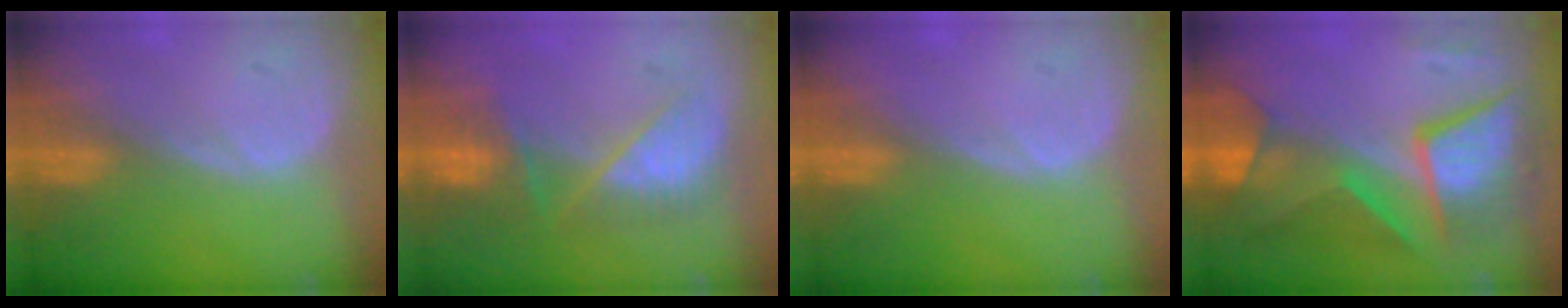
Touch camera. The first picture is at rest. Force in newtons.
{"total": 7.5, "press": 7.1, "slide": 2.5}
{"total": 0.0}
{"total": 11.3, "press": 11.3, "slide": 1.2}